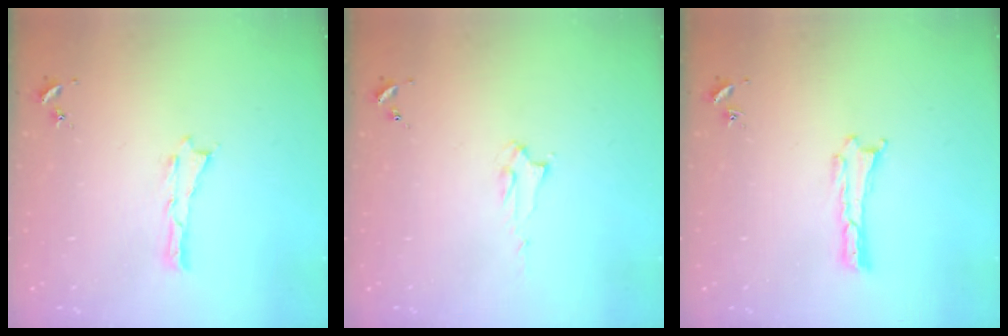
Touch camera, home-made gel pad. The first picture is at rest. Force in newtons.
{"total": 2.0, "press": 2.0, "slide": 0.2}
{"total": 0.0}